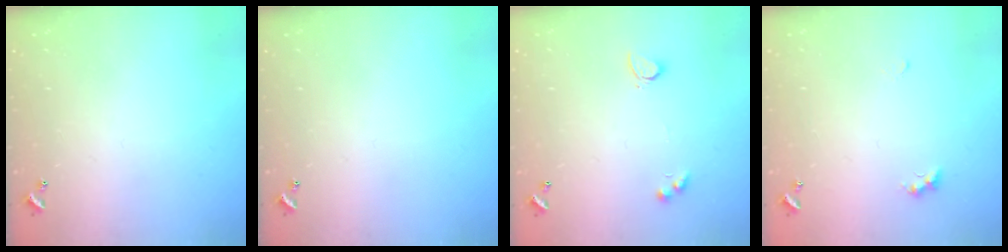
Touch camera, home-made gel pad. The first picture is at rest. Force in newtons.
{"total": 0.0}
{"total": 2.6, "press": 2.6, "slide": 0.5}
{"total": 2.7, "press": 2.6, "slide": 0.6}